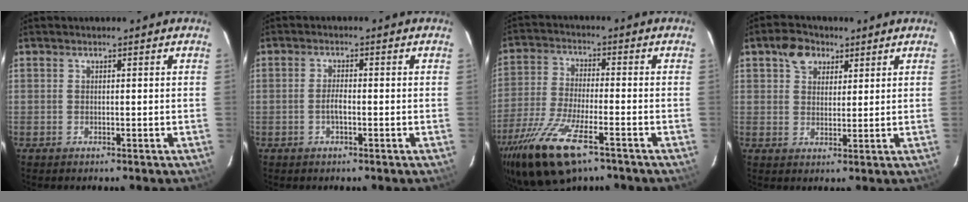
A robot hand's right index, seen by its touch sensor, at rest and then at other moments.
{"total": 2.2, "force": [-0.8, 0.7, 1.9], "torque": [-0.039, 0.003, -0.017]}
{"total": 17.5, "force": [-10.7, 6.2, 12.5], "torque": [-0.268, -0.050, -0.198]}
{"total": 5.5, "force": [3.0, 4.1, 2.3], "torque": [-0.032, 0.016, 0.051]}